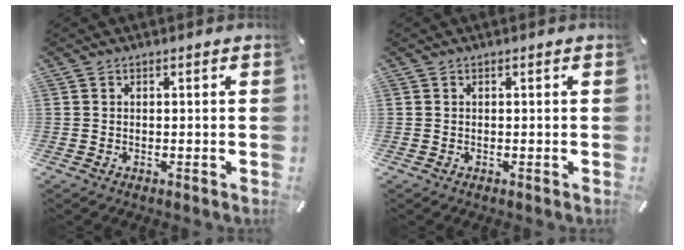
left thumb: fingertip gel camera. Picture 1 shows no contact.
{"total": 0.0}